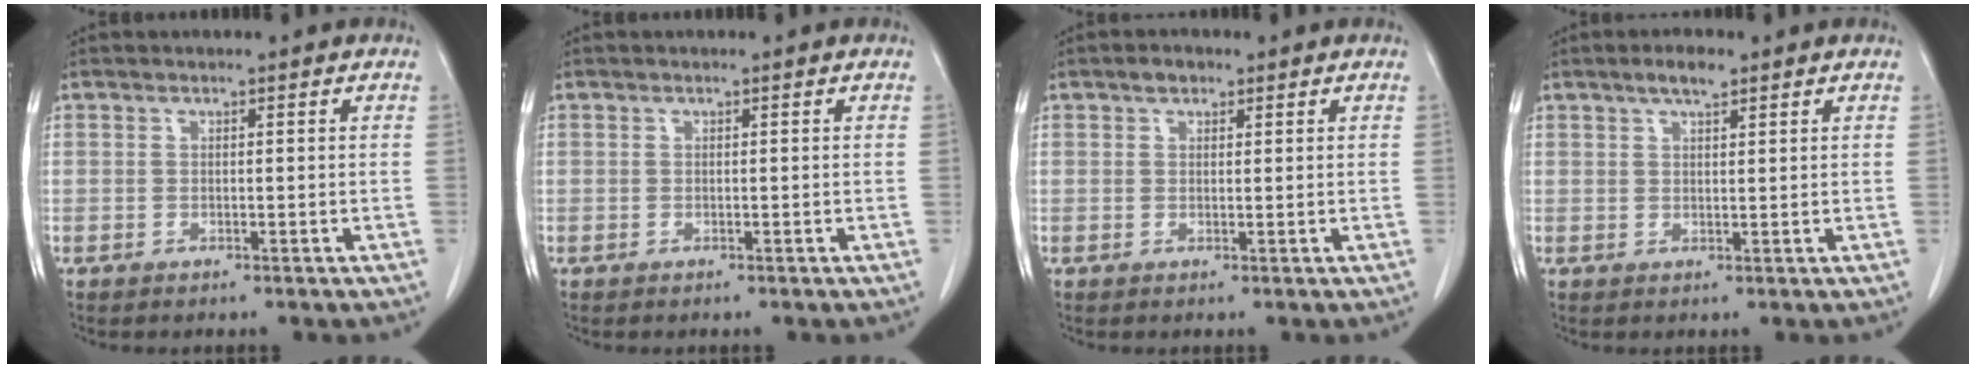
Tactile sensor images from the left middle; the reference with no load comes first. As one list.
[{"total": 0.0}, {"total": 1.7, "force": [1.1, 1.0, 0.8], "torque": [-0.014, 0.004, 0.017]}, {"total": 3.1, "force": [2.2, 0.8, 2.1], "torque": [-0.039, 0.005, 0.037]}]